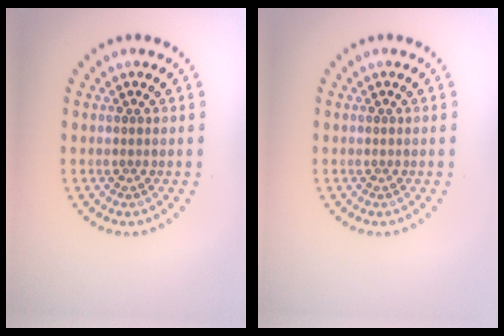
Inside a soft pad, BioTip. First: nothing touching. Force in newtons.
{"total": 0.0}